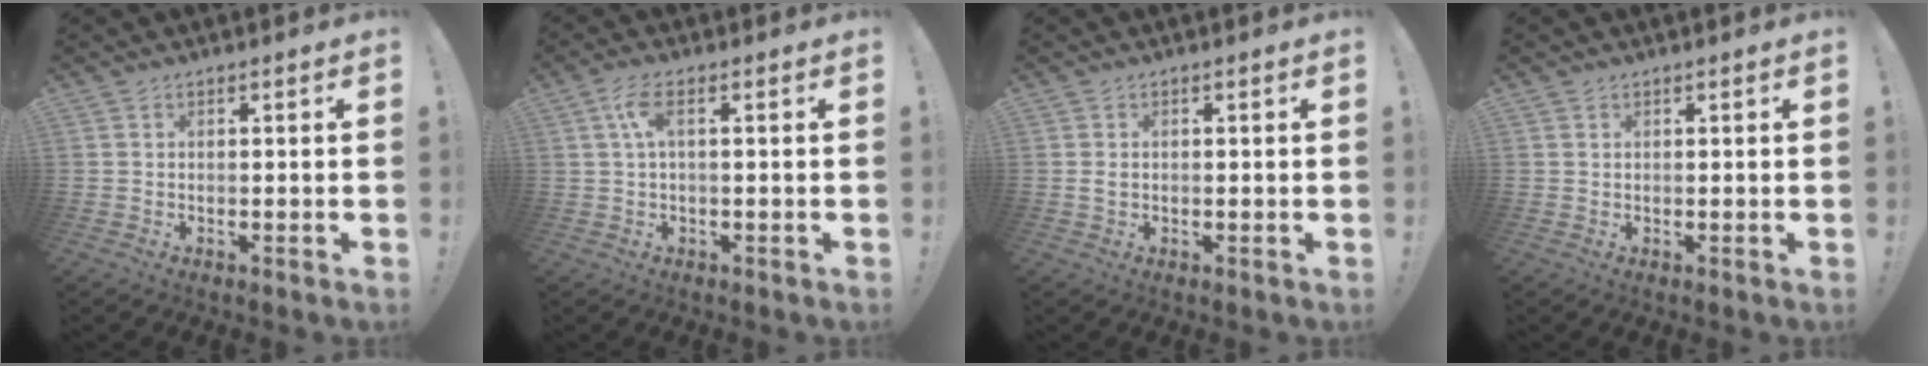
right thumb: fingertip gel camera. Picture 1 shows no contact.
{"total": 5.2, "force": [1.2, 1.4, 4.8], "torque": [-0.085, -0.001, 0.019]}
{"total": 1.0, "force": [0.1, 0.8, 0.6], "torque": [-0.007, 0.002, 0.000]}
{"total": 0.7, "force": [0.5, 0.4, 0.0], "torque": [0.008, -0.003, 0.009]}